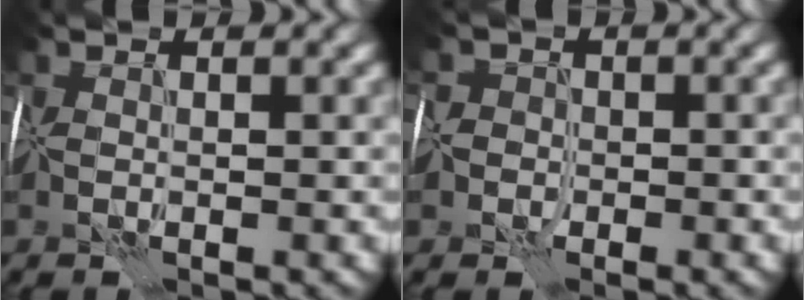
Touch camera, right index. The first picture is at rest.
{"total": 4.7, "force": [-1.9, 4.0, 1.5], "torque": [-0.006, 0.003, -0.064]}